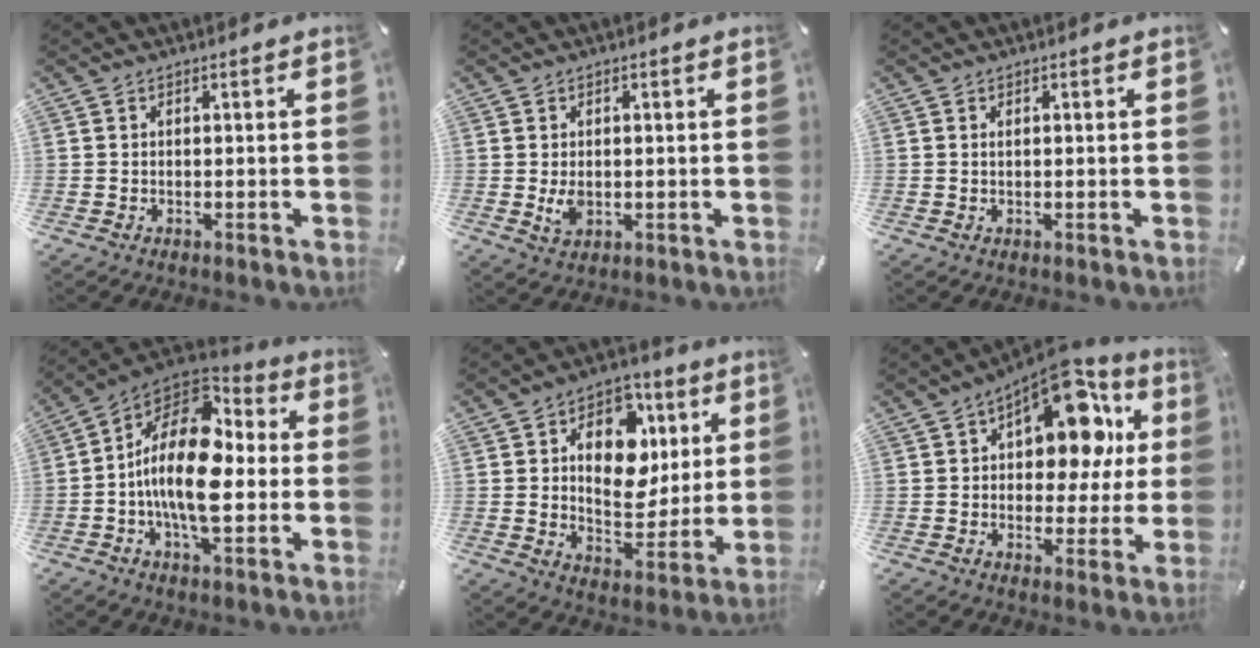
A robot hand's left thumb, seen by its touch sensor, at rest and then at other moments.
{"total": 3.4, "force": [-0.2, 2.4, 2.4], "torque": [-0.050, -0.006, -0.006]}
{"total": 0.6, "force": [0.2, 0.2, 0.6], "torque": [-0.012, -0.001, 0.003]}
{"total": 18.8, "force": [-1.3, 9.8, 15.9], "torque": [-0.304, -0.007, -0.025]}
{"total": 15.1, "force": [4.2, 10.9, 9.5], "torque": [-0.132, -0.008, 0.075]}
{"total": 18.7, "force": [8.4, 10.8, 12.7], "torque": [-0.168, -0.054, 0.141]}